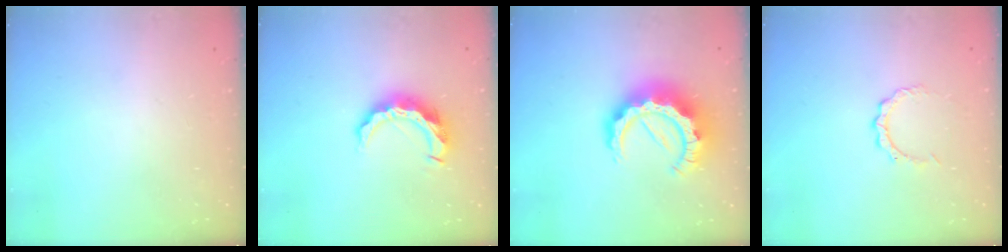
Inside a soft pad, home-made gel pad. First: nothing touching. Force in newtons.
{"total": 10.1, "press": 10.1, "slide": 0.2}
{"total": 16.9, "press": 16.8, "slide": 1.5}
{"total": 3.0, "press": 3.0, "slide": 0.2}